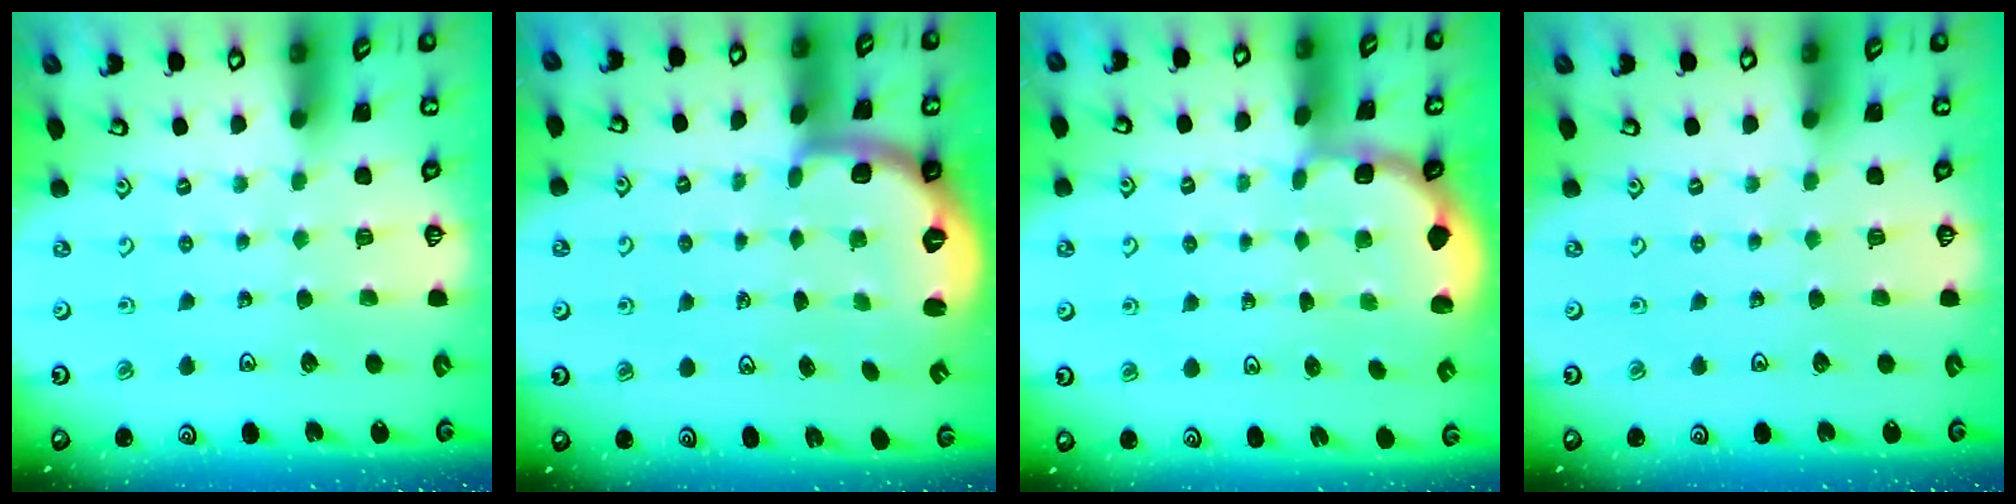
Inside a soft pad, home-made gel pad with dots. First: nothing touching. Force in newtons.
{"total": 2.0, "press": 1.5, "slide": 1.3}
{"total": 1.8, "press": 1.7, "slide": 0.7}
{"total": 0.0}